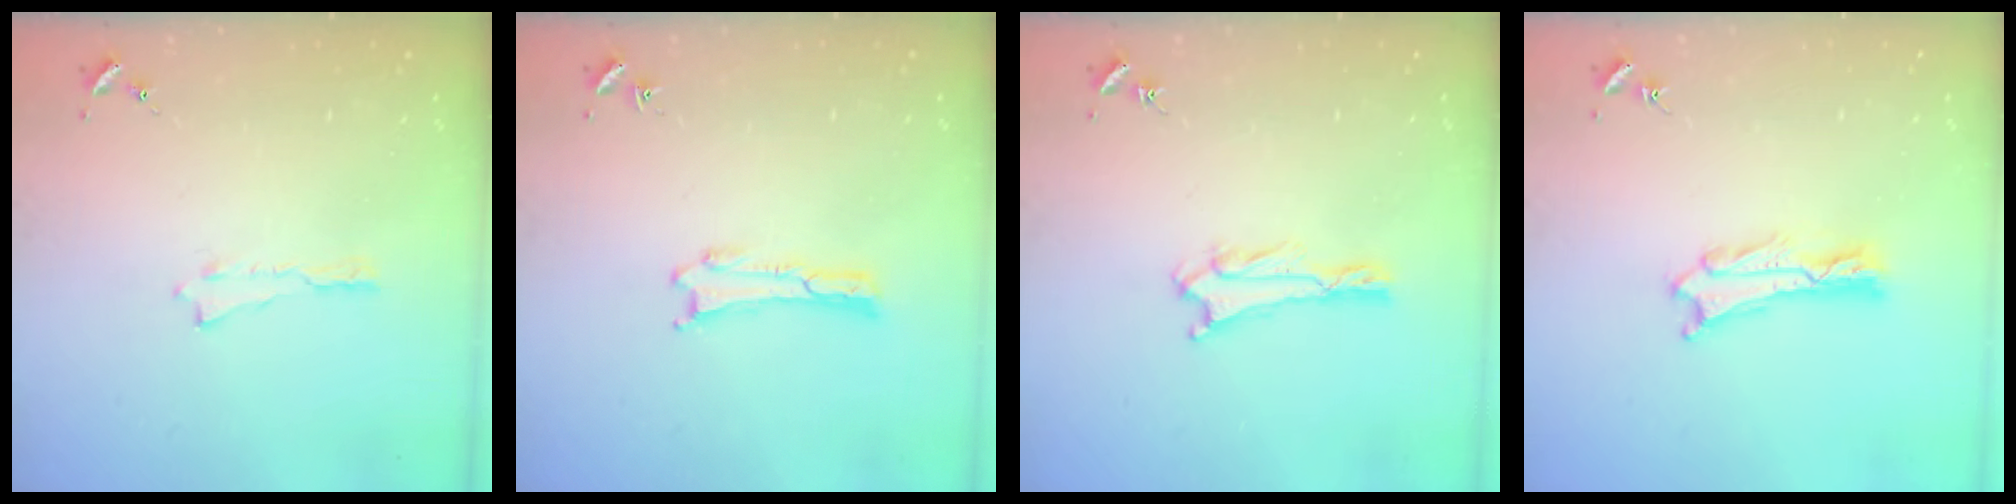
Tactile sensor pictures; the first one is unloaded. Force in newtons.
{"total": 0.0}
{"total": 0.7, "press": 0.7, "slide": 0.1}
{"total": 1.1, "press": 1.1, "slide": 0.2}